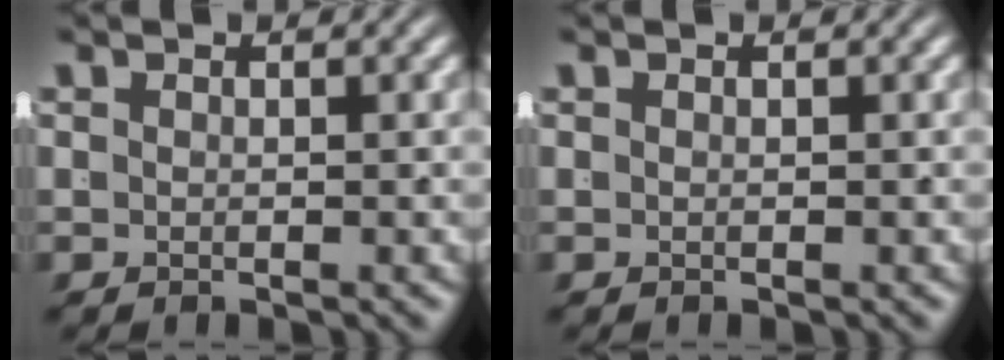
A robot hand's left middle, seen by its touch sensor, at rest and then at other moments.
{"total": 0.0}